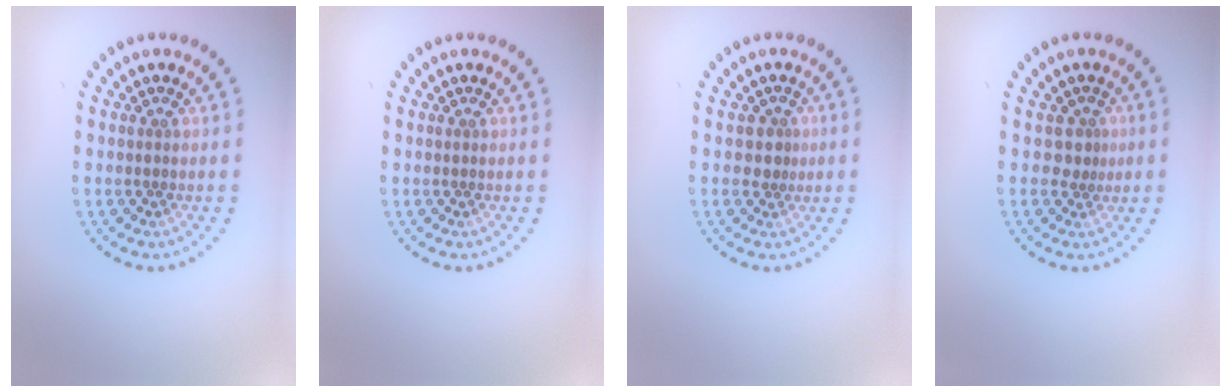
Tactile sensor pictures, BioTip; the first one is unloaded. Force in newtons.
{"total": 0.0}
{"total": 1.7, "press": 1.3, "slide": 1.2}
{"total": 1.3, "press": 0.9, "slide": 0.9}